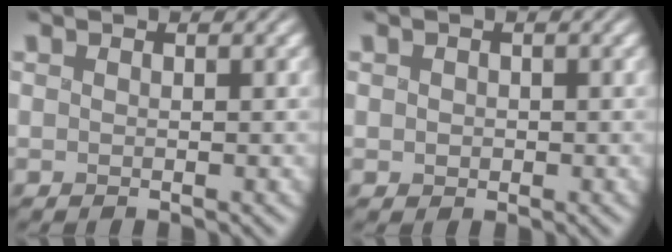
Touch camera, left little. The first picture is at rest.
{"total": 0.7, "force": [-0.3, 0.7, 0.1], "torque": [0.000, -0.002, -0.004]}